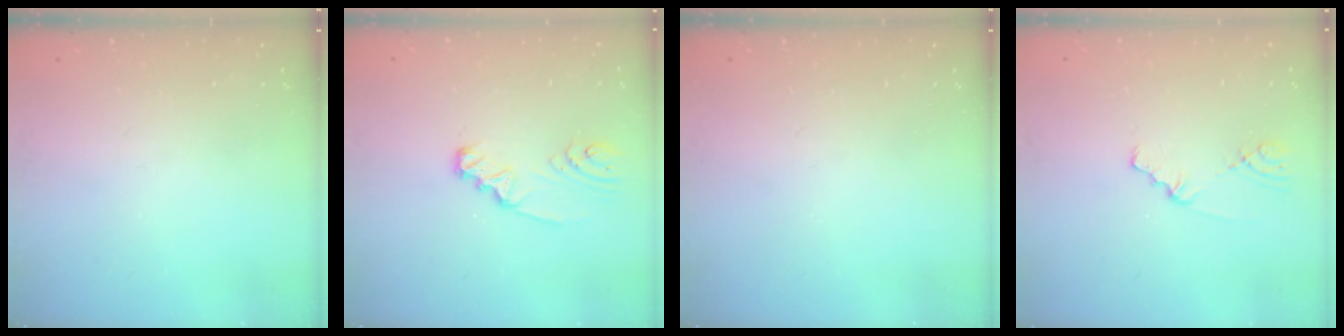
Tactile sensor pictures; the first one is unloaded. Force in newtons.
{"total": 4.0, "press": 3.9, "slide": 0.3}
{"total": 0.0}
{"total": 0.9, "press": 0.9, "slide": 0.2}